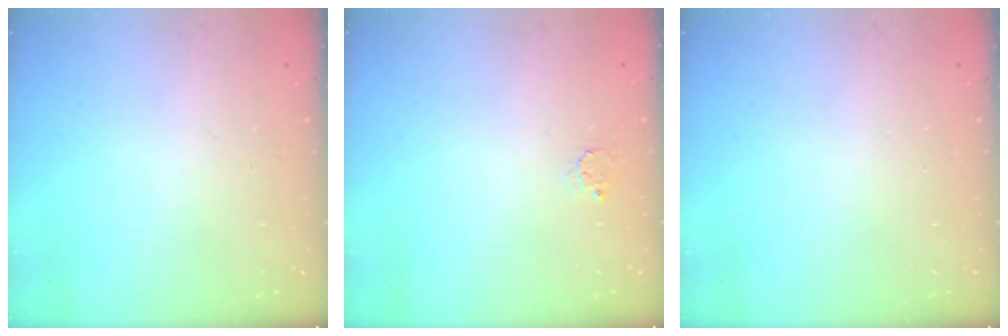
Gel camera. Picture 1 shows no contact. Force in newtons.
{"total": 2.3, "press": 2.3, "slide": 0.2}
{"total": 0.0}